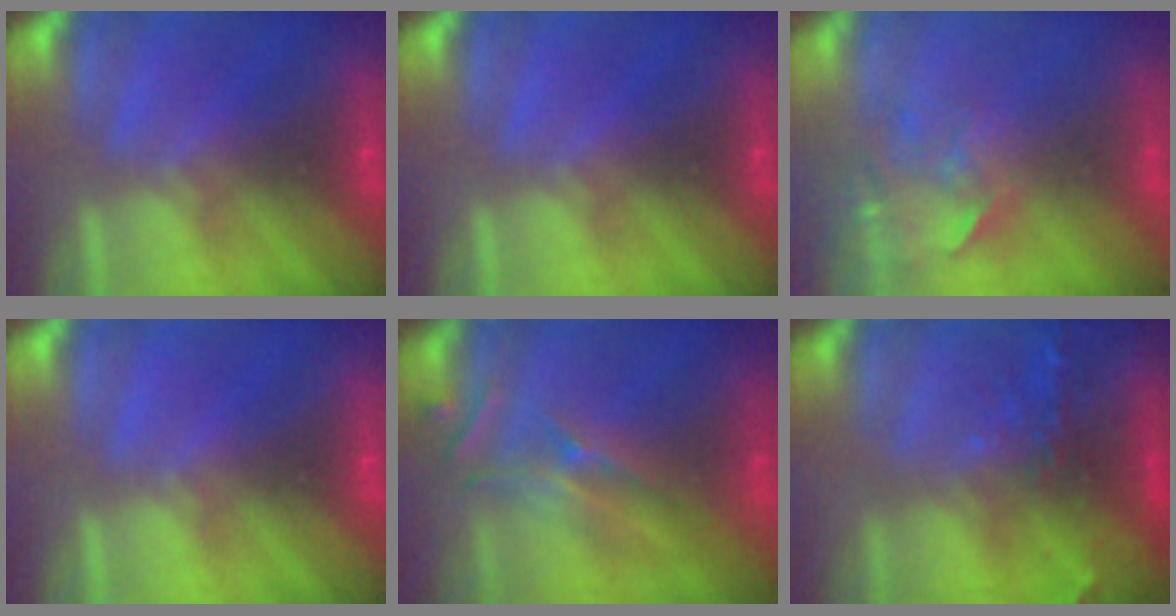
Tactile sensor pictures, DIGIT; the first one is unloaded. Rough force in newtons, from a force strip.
{"total": 0.0}
{"total": 3.7}
{"total": 0.0}
{"total": 2.6}
{"total": 7.4}